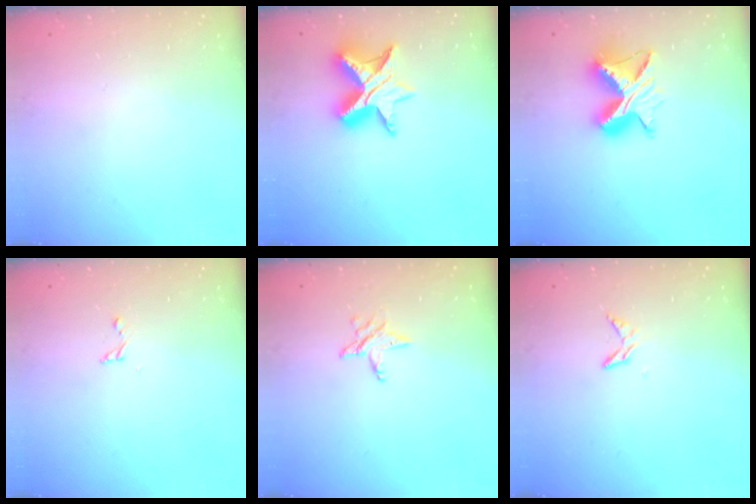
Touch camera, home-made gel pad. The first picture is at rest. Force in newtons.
{"total": 11.4, "press": 11.4, "slide": 0.7}
{"total": 9.8, "press": 9.8, "slide": 1.0}
{"total": 2.5, "press": 2.5, "slide": 0.2}
{"total": 4.3, "press": 4.3, "slide": 0.3}
{"total": 5.0, "press": 5.0, "slide": 0.5}